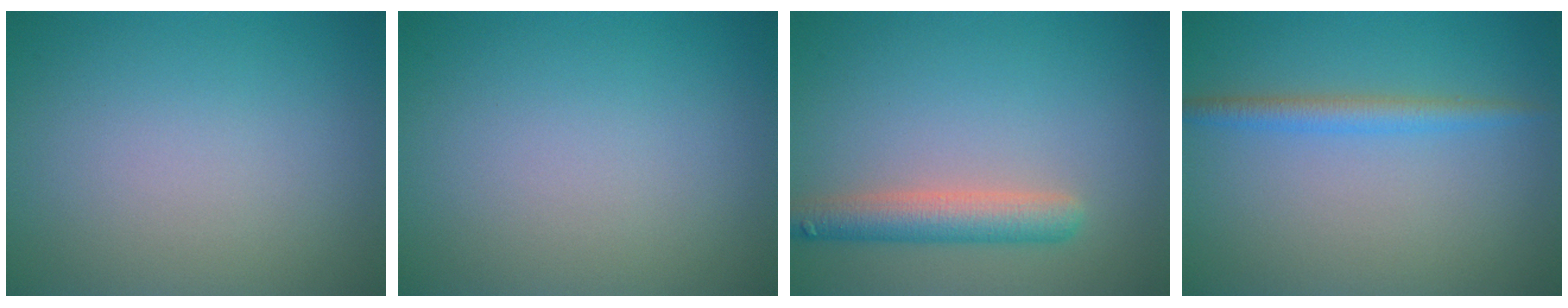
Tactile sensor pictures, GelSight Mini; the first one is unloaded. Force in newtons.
{"total": 0.0}
{"total": 3.9, "press": 3.9, "slide": 0.1}
{"total": 2.1, "press": 2.1, "slide": 0.2}